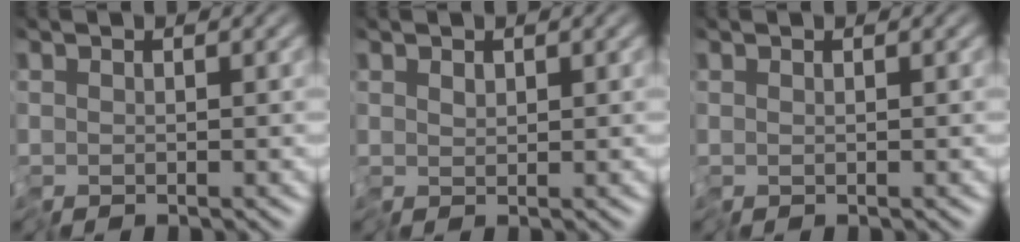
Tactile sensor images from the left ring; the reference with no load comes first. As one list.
[{"total": 0.8, "force": [0.4, 0.4, 0.6], "torque": [-0.013, 0.000, 0.007]}, {"total": 0.0}]